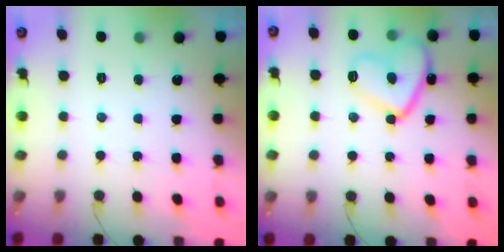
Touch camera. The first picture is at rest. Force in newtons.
{"total": 12.5, "press": 12.4, "slide": 1.4}